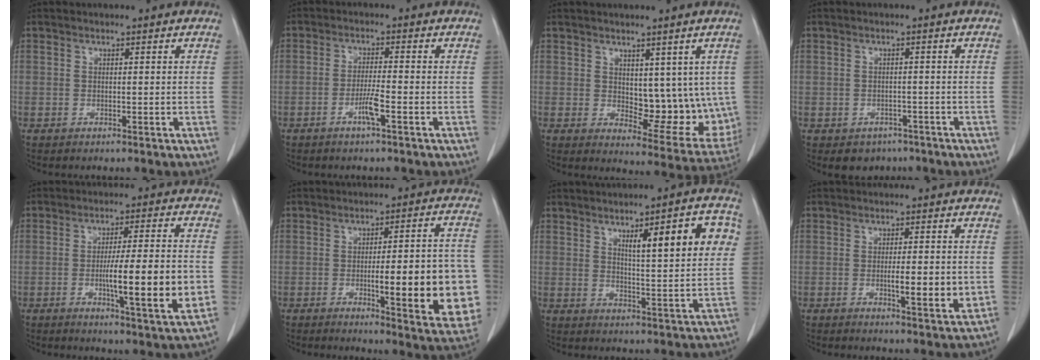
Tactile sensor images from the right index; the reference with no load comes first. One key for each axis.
{"total": 3.5, "fx": -1.7, "fy": -0.1, "fz": 3.1, "tx": -0.061, "ty": -0.004, "tz": -0.035}
{"total": 10.9, "fx": 1.8, "fy": 5.7, "fz": 9.1, "tx": -0.098, "ty": -0.011, "tz": 0.041}
{"total": 3.8, "fx": -2.5, "fy": 2.7, "fz": 0.5, "tx": 0.001, "ty": 0.009, "tz": -0.031}
{"total": 13.2, "fx": -2.5, "fy": 0.5, "fz": 13.0, "tx": -0.195, "ty": -0.011, "tz": -0.039}
{"total": 18.2, "fx": -3.3, "fy": 3.4, "fz": 17.5, "tx": -0.153, "ty": 0.018, "tz": -0.025}
{"total": 11.8, "fx": 4.5, "fy": 1.8, "fz": 10.8, "tx": -0.148, "ty": 0.009, "tz": 0.064}
{"total": 7.8, "fx": -1.3, "fy": 1.0, "fz": 7.7, "tx": -0.109, "ty": -0.012, "tz": -0.019}